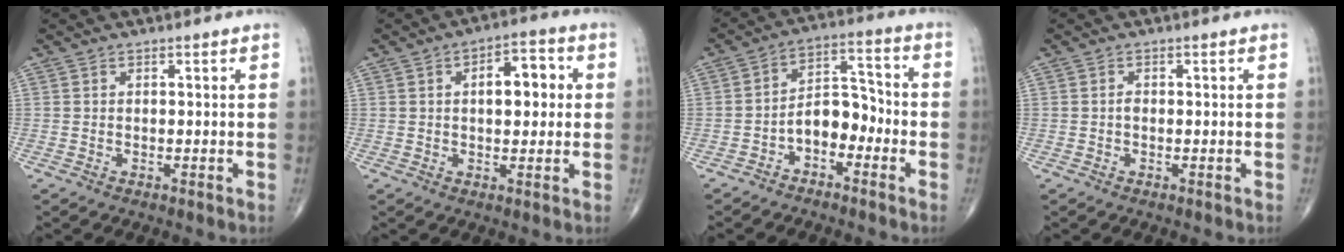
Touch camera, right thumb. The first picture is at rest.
{"total": 8.0, "force": [1.3, 4.2, 6.8], "torque": [-0.073, 0.014, 0.013]}
{"total": 7.8, "force": [-3.2, 4.7, 5.3], "torque": [-0.063, 0.047, -0.065]}
{"total": 0.7, "force": [-0.2, 0.4, 0.5], "torque": [-0.008, 0.001, -0.007]}